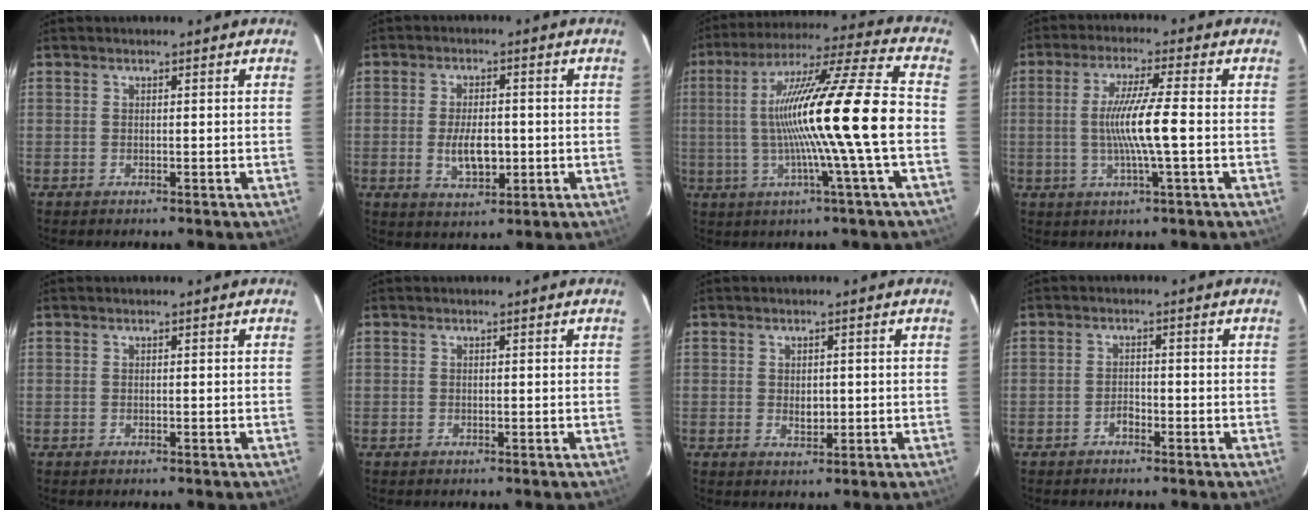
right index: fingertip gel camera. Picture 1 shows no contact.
{"total": 6.9, "force": [-1.1, 3.4, 5.9], "torque": [-0.115, -0.005, -0.015]}
{"total": 19.3, "force": [-2.1, -1.9, 19.0], "torque": [-0.328, 0.002, -0.038]}
{"total": 8.6, "force": [-1.1, -0.7, 8.5], "torque": [-0.160, -0.006, -0.019]}
{"total": 0.0}
{"total": 0.0}
{"total": 2.6, "force": [-0.1, 1.8, 1.8], "torque": [-0.028, -0.001, 0.000]}
{"total": 1.6, "force": [-1.2, 0.8, 0.7], "torque": [-0.013, 0.004, -0.022]}